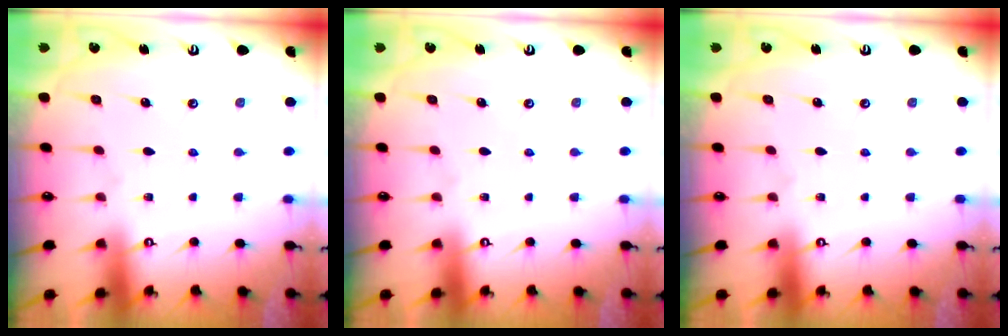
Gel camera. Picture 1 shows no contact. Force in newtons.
{"total": 0.0}
{"total": 0.0}